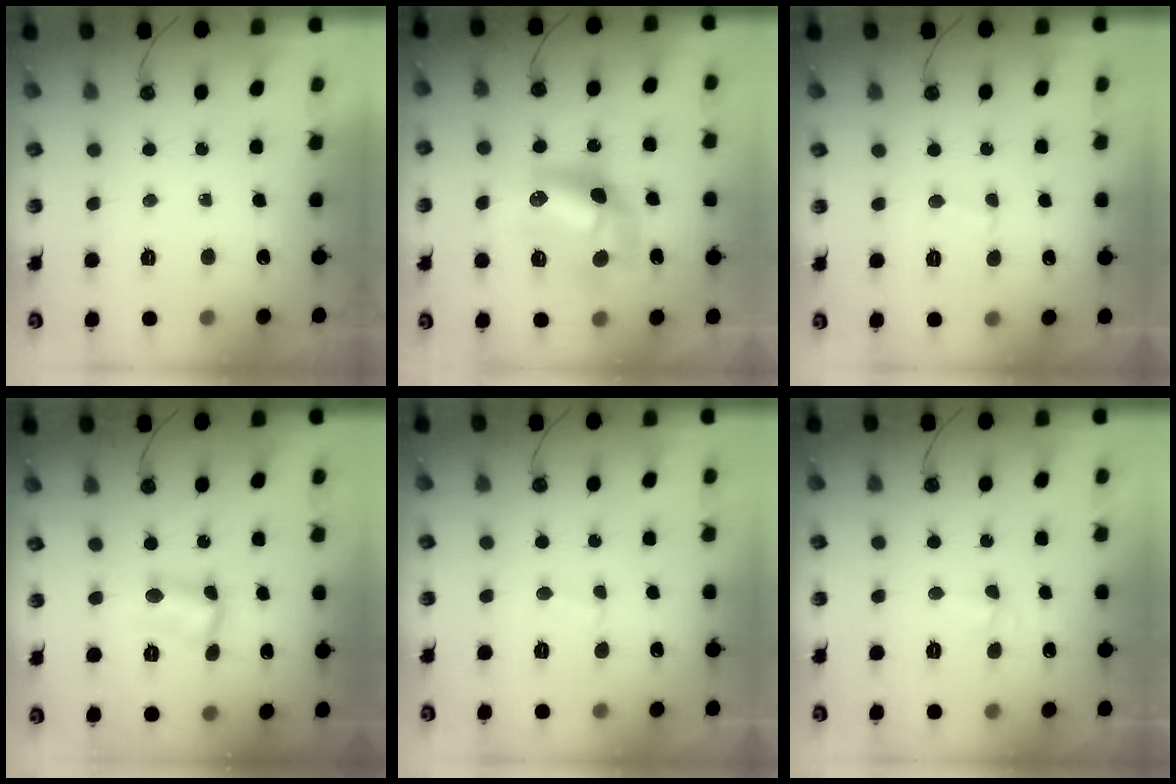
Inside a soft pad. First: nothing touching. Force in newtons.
{"total": 12.8, "press": 12.8, "slide": 1.1}
{"total": 2.3, "press": 2.3, "slide": 0.2}
{"total": 4.5, "press": 4.2, "slide": 1.6}
{"total": 2.3, "press": 2.3, "slide": 0.2}
{"total": 4.1, "press": 4.1, "slide": 0.8}